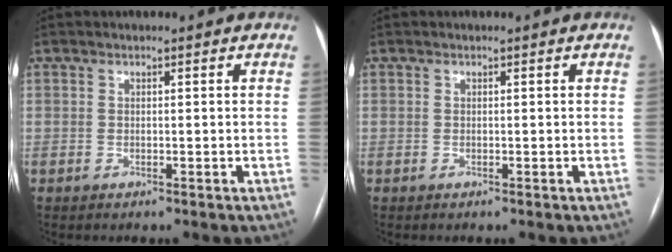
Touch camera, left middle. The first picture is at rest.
{"total": 0.0}